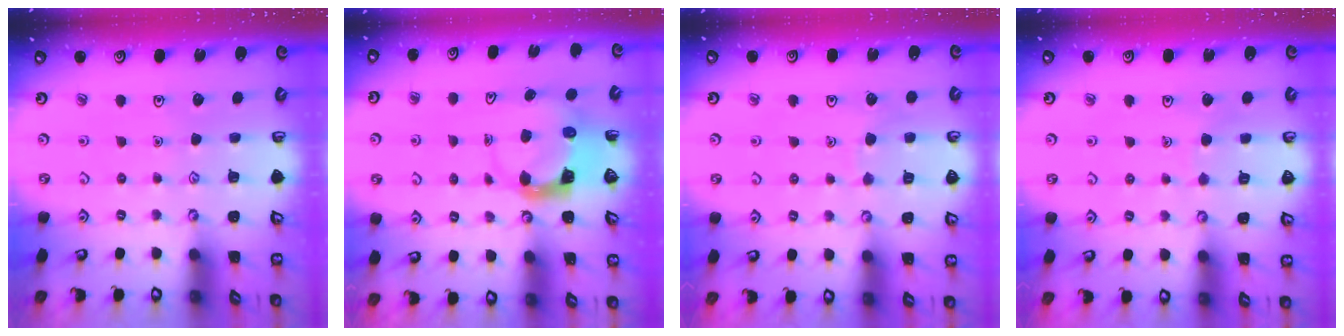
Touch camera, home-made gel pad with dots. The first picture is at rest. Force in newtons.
{"total": 3.7, "press": 3.6, "slide": 0.5}
{"total": 4.1, "press": 4.1, "slide": 0.3}
{"total": 2.4, "press": 2.4, "slide": 0.2}